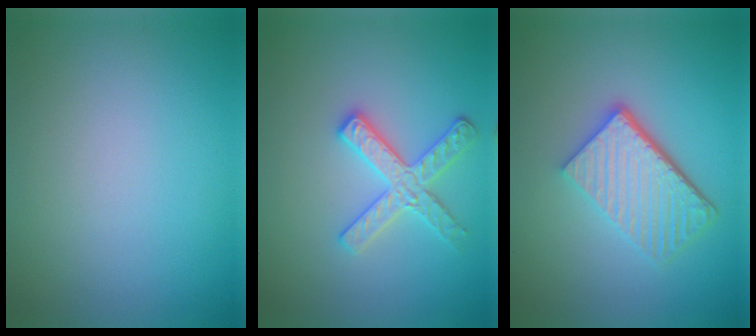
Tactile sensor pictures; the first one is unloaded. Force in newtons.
{"total": 2.9, "press": 2.8, "slide": 0.6}
{"total": 5.5, "press": 3.9, "slide": 3.9}